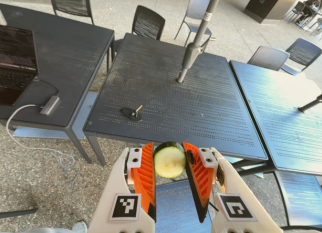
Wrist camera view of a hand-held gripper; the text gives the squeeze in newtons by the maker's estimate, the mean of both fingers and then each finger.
{"total": 10.9, "left": 10.8, "right": 11.0}